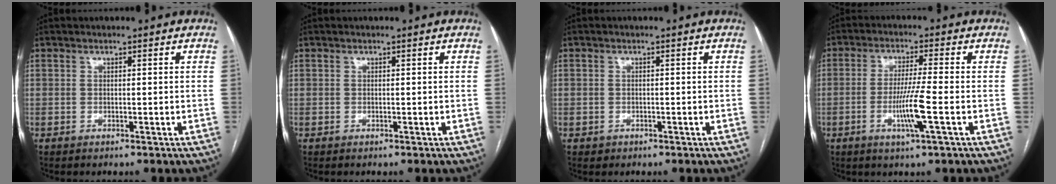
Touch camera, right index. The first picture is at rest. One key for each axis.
{"total": 0.0}
{"total": 1.4, "fx": -0.5, "fy": 1.2, "fz": 0.1, "tx": -0.002, "ty": 0.005, "tz": -0.006}
{"total": 6.8, "fx": -1.9, "fy": -0.6, "fz": 6.5, "tx": -0.120, "ty": -0.009, "tz": -0.036}